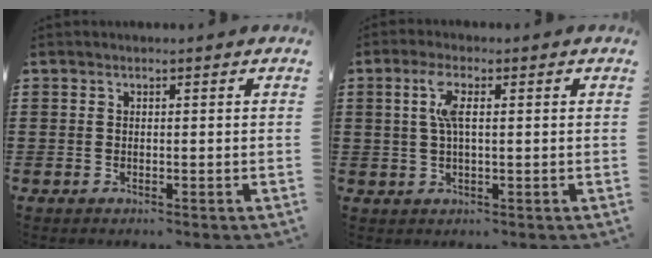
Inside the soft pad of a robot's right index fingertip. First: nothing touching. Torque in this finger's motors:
{"motor_torque": [0.20, -0.06, 0.36, 0.08]}